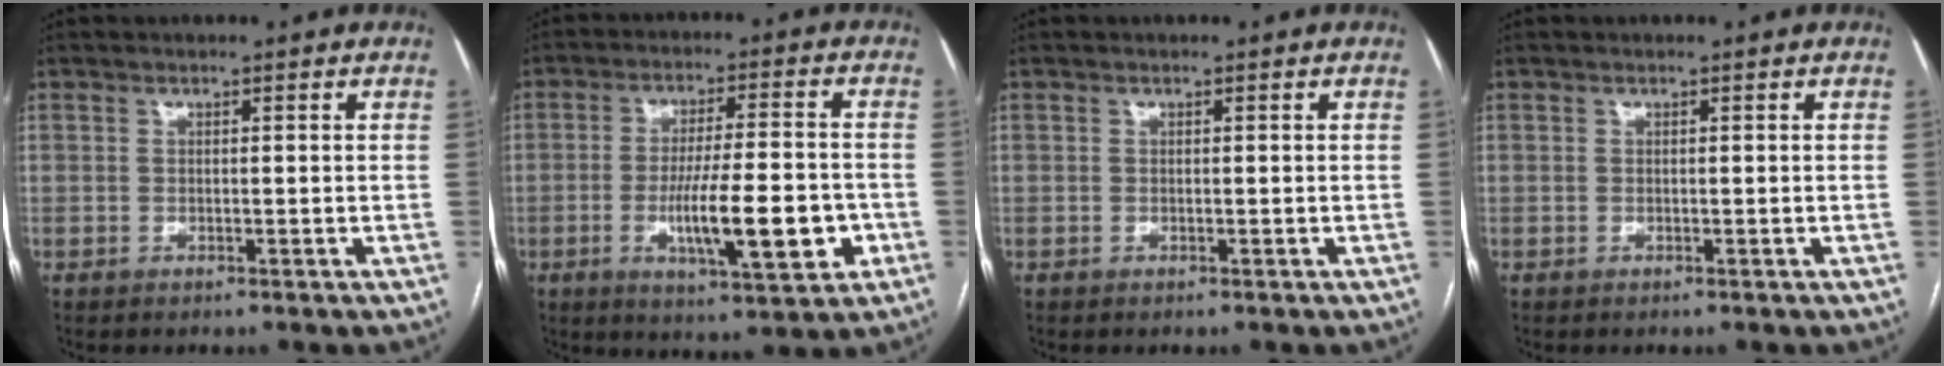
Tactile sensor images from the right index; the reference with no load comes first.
{"total": 12.9, "force": [-3.5, 2.2, 12.2], "torque": [-0.203, -0.006, -0.051]}
{"total": 0.0}
{"total": 0.0}